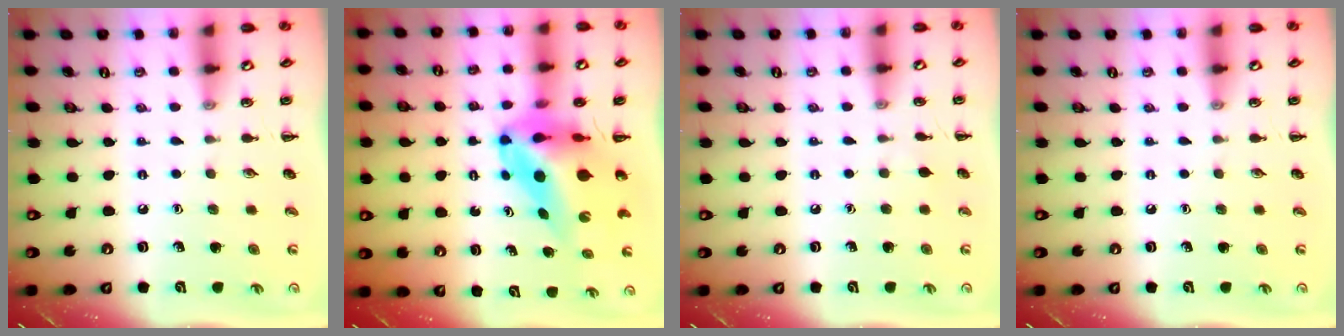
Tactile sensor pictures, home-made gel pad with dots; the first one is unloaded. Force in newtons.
{"total": 12.0, "press": 11.4, "slide": 3.7}
{"total": 3.4, "press": 3.1, "slide": 1.2}
{"total": 0.0}